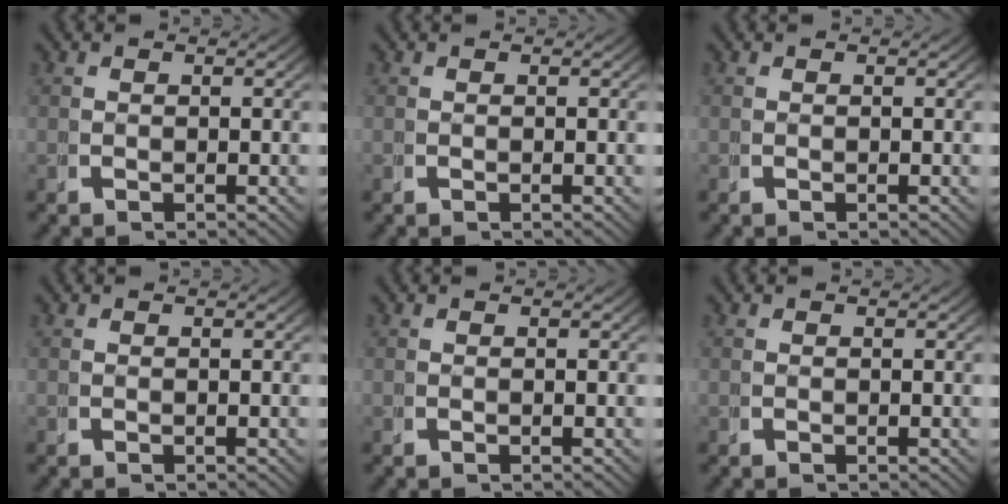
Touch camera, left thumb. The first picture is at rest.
{"total": 0.0}
{"total": 0.0}
{"total": 0.0}
{"total": 0.0}
{"total": 0.0}